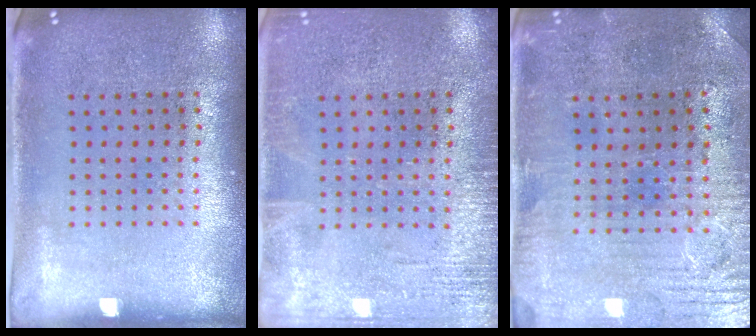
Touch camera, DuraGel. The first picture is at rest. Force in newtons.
{"total": 2.4, "press": 2.4, "slide": 0.3}
{"total": 1.3, "press": 1.2, "slide": 0.6}